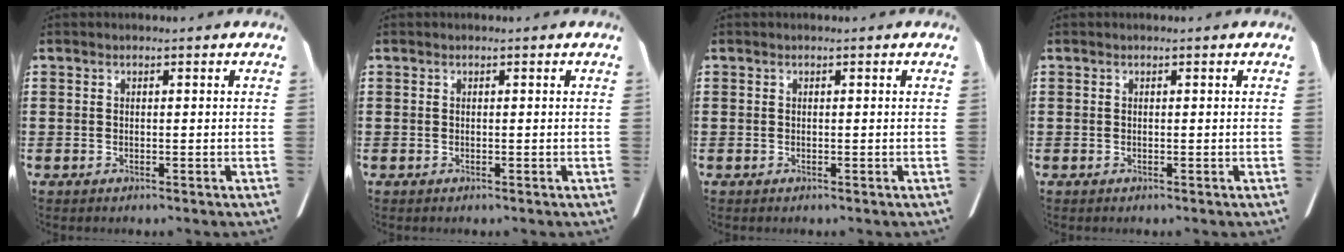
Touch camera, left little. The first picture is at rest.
{"total": 0.0}
{"total": 0.0}
{"total": 0.0}